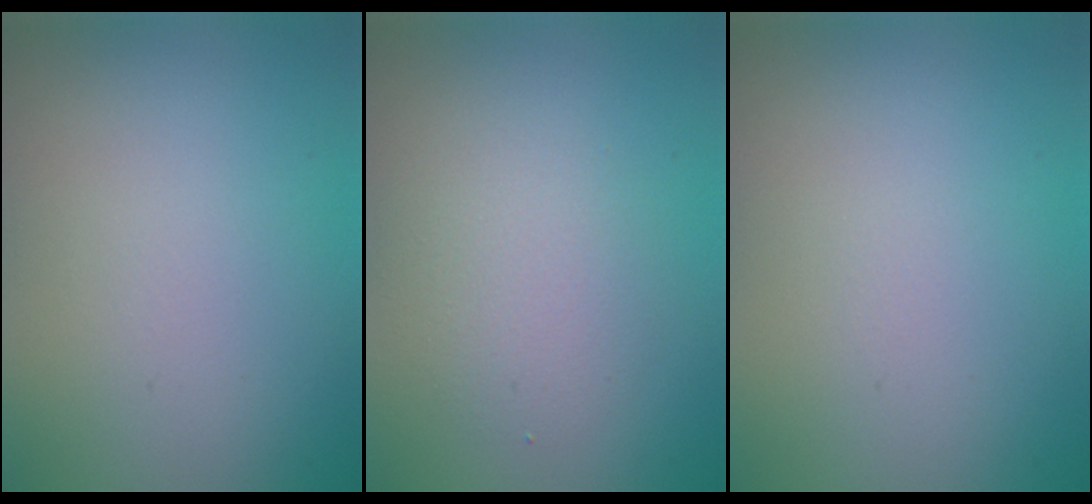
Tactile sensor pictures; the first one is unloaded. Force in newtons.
{"total": 2.7, "press": 2.7, "slide": 0.2}
{"total": 0.0}